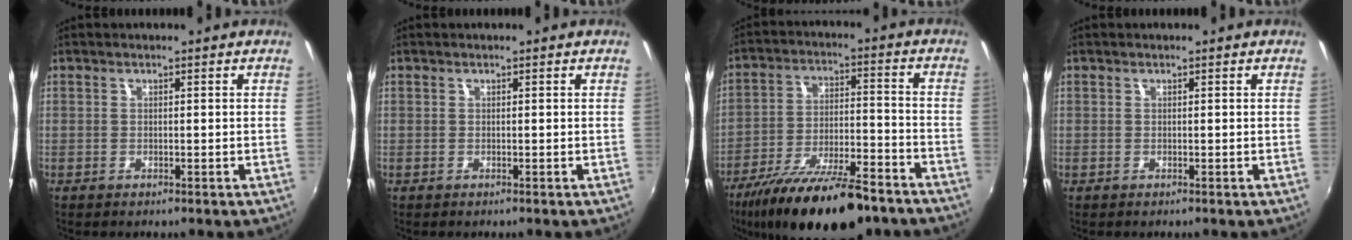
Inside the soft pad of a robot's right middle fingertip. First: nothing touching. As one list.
[{"total": 0.0}, {"total": 21.6, "force": [-16.3, 6.2, 12.7], "torque": [-0.231, -0.037, -0.253]}, {"total": 0.0}]